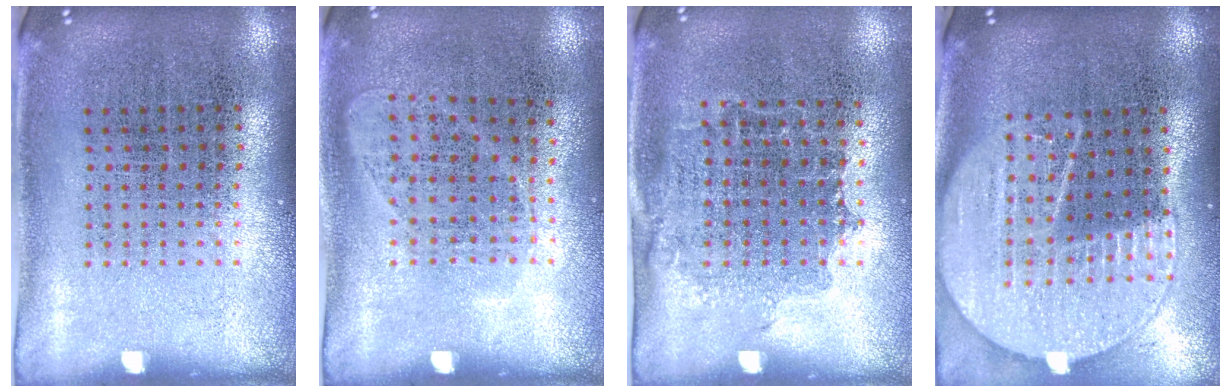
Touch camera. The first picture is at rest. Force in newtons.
{"total": 1.0, "press": 0.9, "slide": 0.4}
{"total": 1.1, "press": 0.9, "slide": 0.5}
{"total": 2.0, "press": 1.8, "slide": 1.0}